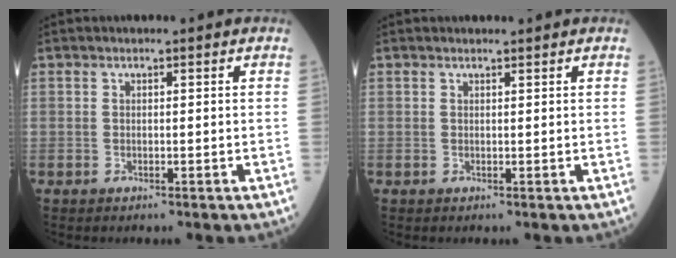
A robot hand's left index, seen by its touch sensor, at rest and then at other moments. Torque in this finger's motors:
{"motor_torque": [0.18, -0.09, 0.02, -0.01]}